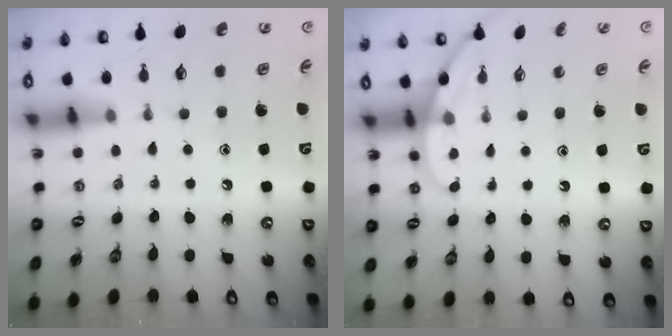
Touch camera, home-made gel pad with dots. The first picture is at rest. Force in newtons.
{"total": 2.8, "press": 2.8, "slide": 0.2}